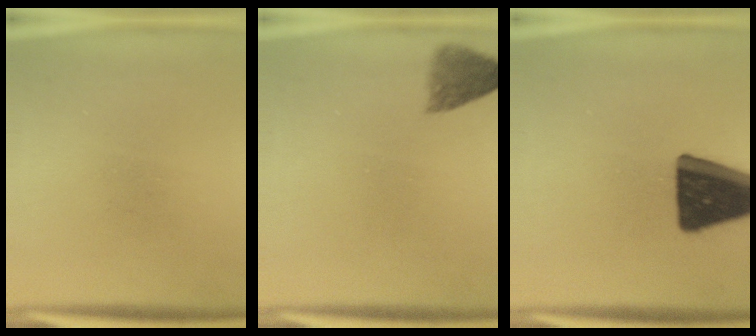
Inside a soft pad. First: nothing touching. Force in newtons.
{"total": 3.7}
{"total": 19.3}